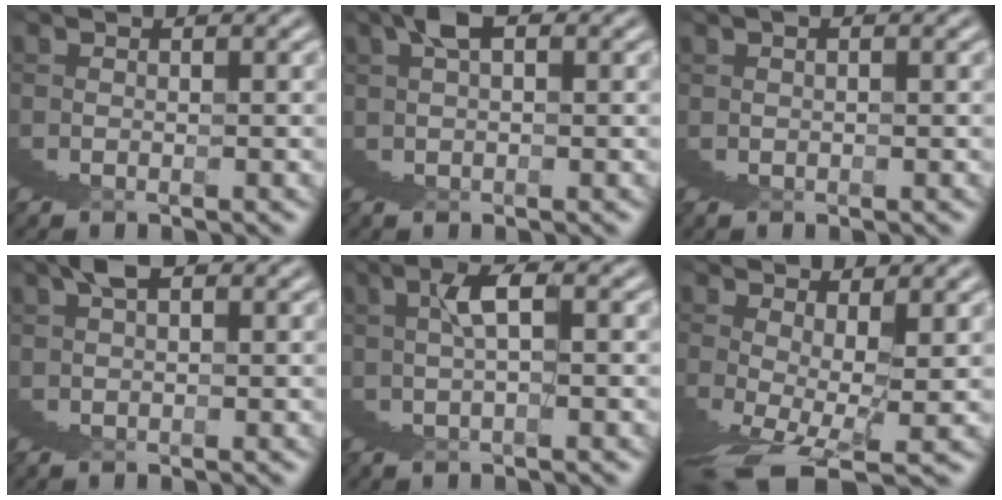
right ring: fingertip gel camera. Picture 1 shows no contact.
{"total": 4.2, "force": [2.2, 1.6, 3.1], "torque": [-0.045, 0.007, 0.034]}
{"total": 0.8, "force": [0.6, 0.2, 0.6], "torque": [-0.011, 0.007, 0.006]}
{"total": 3.4, "force": [2.0, 1.2, 2.4], "torque": [-0.038, 0.006, 0.031]}
{"total": 3.4, "force": [2.4, 0.0, 2.4], "torque": [-0.029, 0.022, 0.035]}
{"total": 2.0, "force": [-0.8, -1.0, 1.6], "torque": [0.003, -0.010, -0.002]}